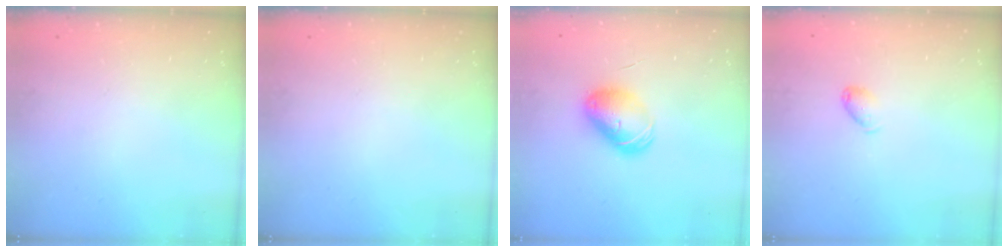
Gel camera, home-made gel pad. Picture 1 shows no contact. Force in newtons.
{"total": 0.0}
{"total": 9.3, "press": 9.2, "slide": 1.6}
{"total": 5.2, "press": 5.1, "slide": 0.9}